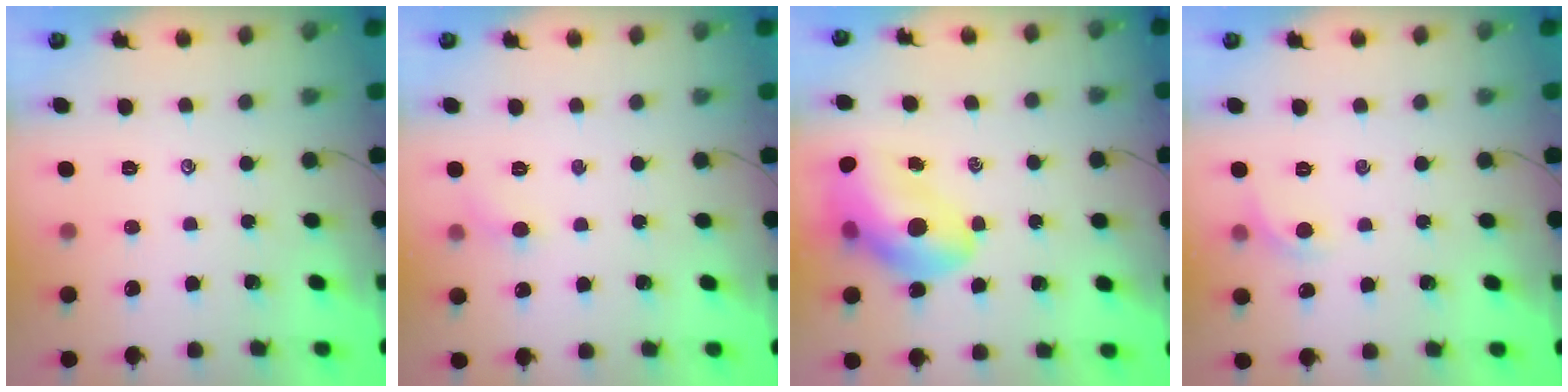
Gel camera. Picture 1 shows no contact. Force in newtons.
{"total": 4.6, "press": 4.4, "slide": 1.6}
{"total": 14.5, "press": 14.0, "slide": 3.8}
{"total": 4.8, "press": 4.7, "slide": 1.2}